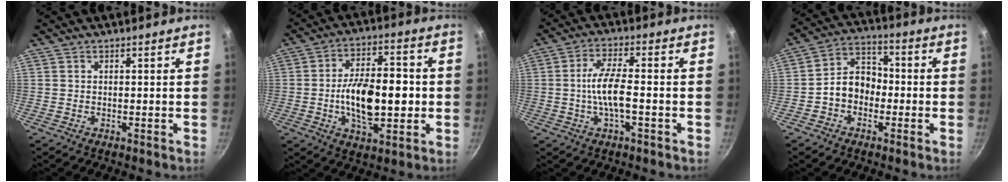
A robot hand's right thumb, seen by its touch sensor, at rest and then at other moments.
{"total": 15.3, "force": [-1.6, 7.9, 13.0], "torque": [-0.193, 0.020, -0.027]}
{"total": 7.5, "force": [-1.4, 2.1, 7.1], "torque": [-0.136, 0.017, -0.033]}
{"total": 8.2, "force": [-1.9, 6.4, 4.8], "torque": [-0.042, 0.037, -0.047]}